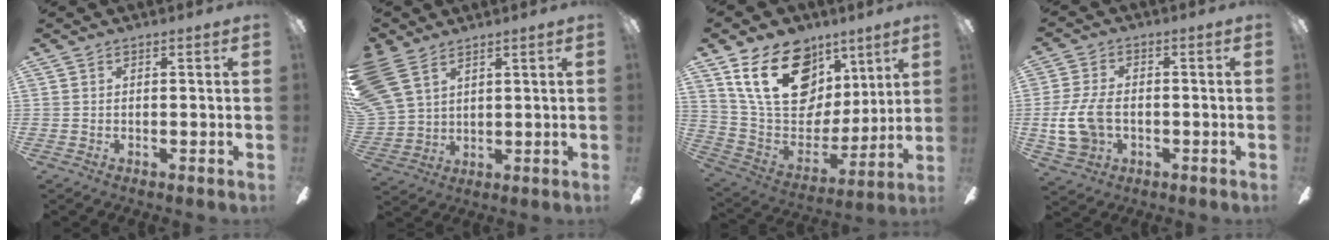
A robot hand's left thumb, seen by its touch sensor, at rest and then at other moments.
{"total": 11.3, "force": [7.1, 6.6, 5.8], "torque": [-0.150, -0.014, 0.143]}
{"total": 23.9, "force": [12.2, 15.5, 13.4], "torque": [-0.238, -0.051, 0.222]}
{"total": 10.1, "force": [-1.6, 7.0, 7.2], "torque": [-0.156, 0.012, -0.024]}